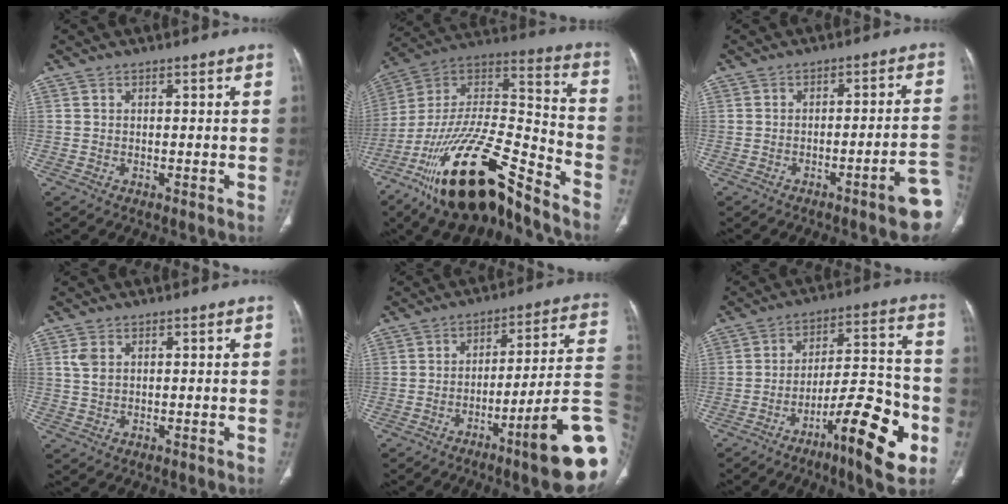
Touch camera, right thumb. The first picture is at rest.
{"total": 26.6, "force": [-18.7, 8.0, 17.1], "torque": [-0.312, 0.073, -0.330]}
{"total": 8.7, "force": [-4.2, 0.8, 7.5], "torque": [-0.085, 0.029, -0.053]}
{"total": 2.4, "force": [0.8, 1.6, 1.7], "torque": [-0.036, 0.003, 0.020]}
{"total": 15.9, "force": [-6.4, 1.7, 14.4], "torque": [-0.138, 0.043, -0.088]}
{"total": 17.7, "force": [-7.9, 4.4, 15.2], "torque": [-0.219, 0.051, -0.115]}